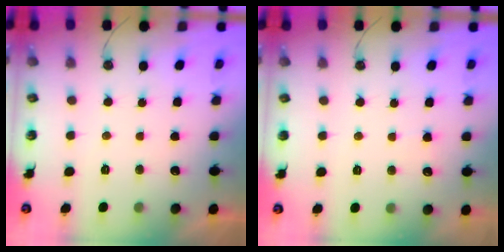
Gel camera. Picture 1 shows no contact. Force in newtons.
{"total": 3.9, "press": 3.9, "slide": 0.6}